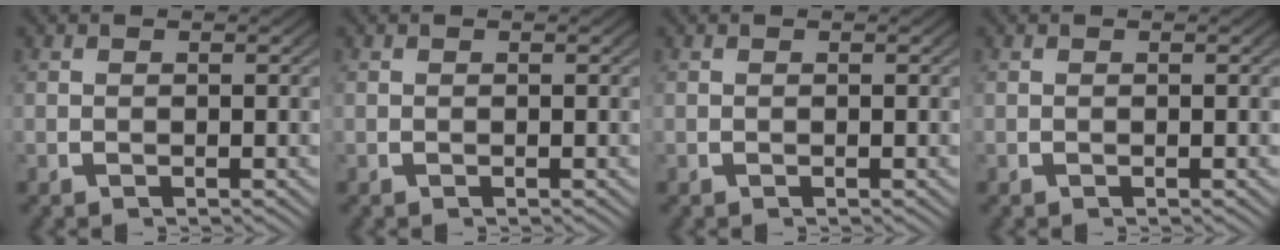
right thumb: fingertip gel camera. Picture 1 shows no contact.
{"total": 0.0}
{"total": 0.0}
{"total": 0.0}